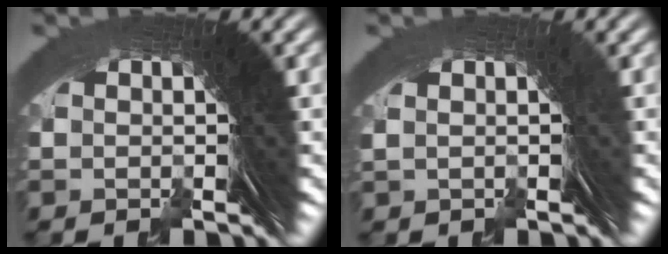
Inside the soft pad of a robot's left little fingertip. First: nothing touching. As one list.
[{"total": 0.0}]